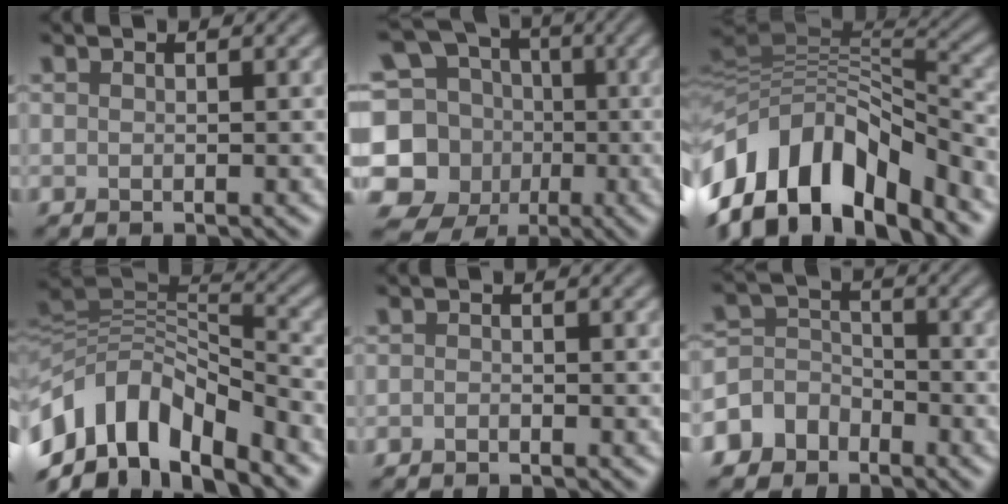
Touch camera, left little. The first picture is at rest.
{"total": 13.4, "force": [-1.3, 12.4, 5.1], "torque": [-0.137, -0.004, -0.041]}
{"total": 13.9, "force": [-6.5, 8.0, 9.3], "torque": [-0.188, 0.021, -0.123]}
{"total": 11.6, "force": [-5.7, 6.4, 7.8], "torque": [-0.149, 0.021, -0.123]}
{"total": 0.5, "force": [-0.5, 0.1, 0.1], "torque": [-0.001, 0.000, -0.011]}
{"total": 5.5, "force": [-3.8, 4.0, 0.5], "torque": [0.009, 0.006, -0.087]}